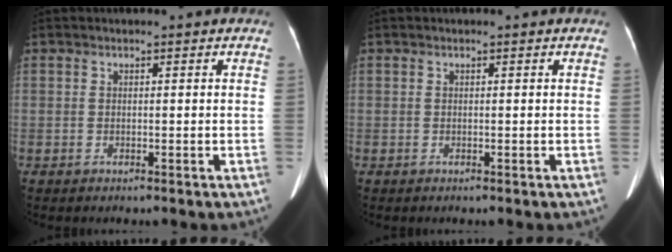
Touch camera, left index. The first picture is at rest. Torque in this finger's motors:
{"motor_torque": [0.02, 0.00, 0.00, 0.00]}